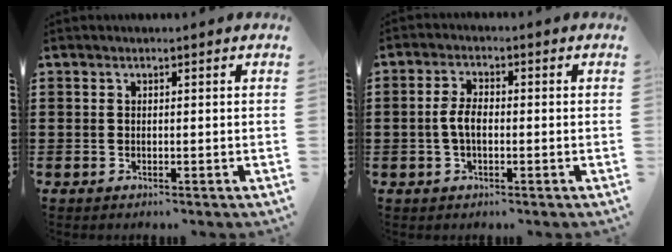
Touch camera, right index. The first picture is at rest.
{"total": 3.9, "force": [-0.6, 1.9, 3.3], "torque": [-0.084, -0.002, -0.018]}